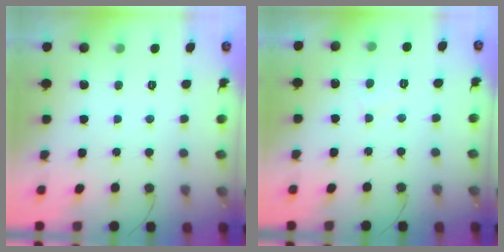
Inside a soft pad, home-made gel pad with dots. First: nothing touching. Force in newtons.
{"total": 2.7, "press": 2.7, "slide": 0.3}